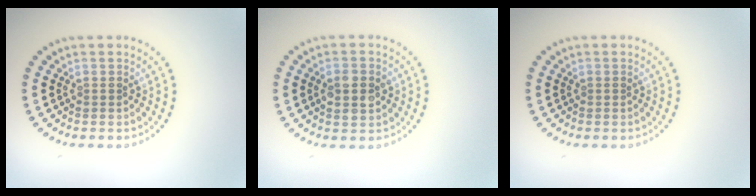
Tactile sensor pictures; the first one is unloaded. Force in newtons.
{"total": 2.8, "press": 2.8, "slide": 0.1}
{"total": 0.0}